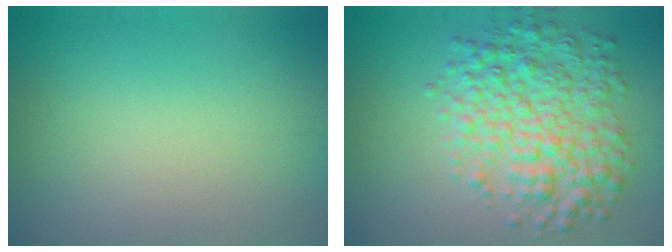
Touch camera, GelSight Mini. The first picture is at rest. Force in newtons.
{"total": 6.3, "press": 6.3, "slide": 0.1}